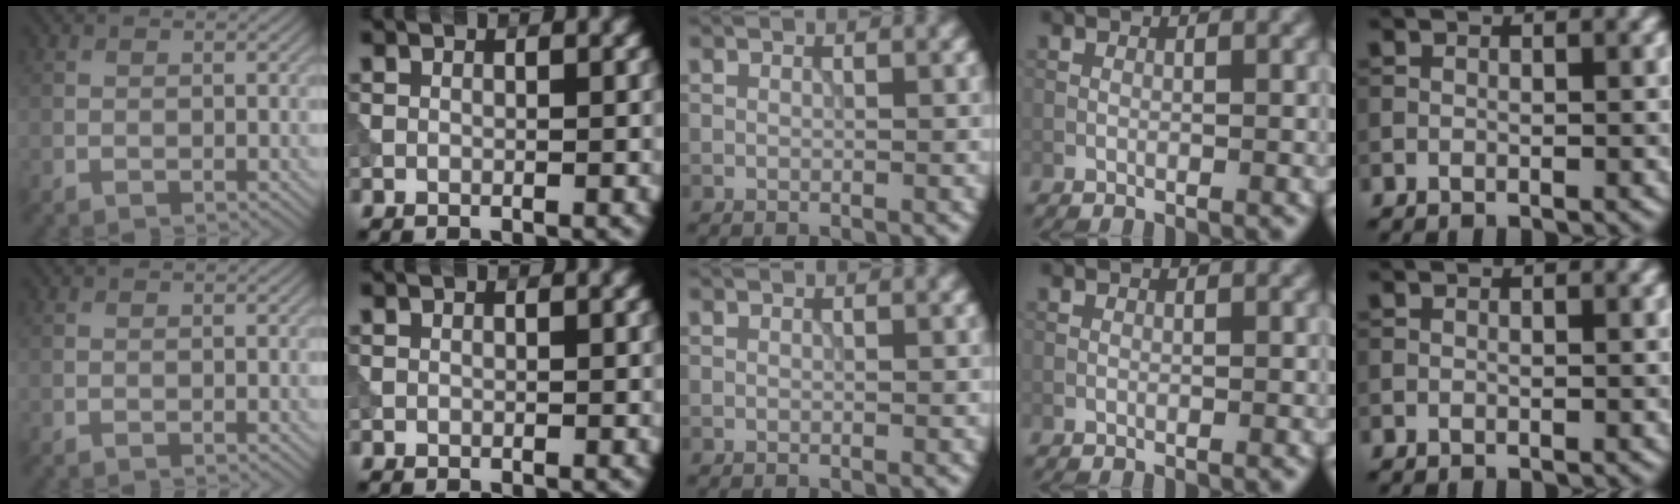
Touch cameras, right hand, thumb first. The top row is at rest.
{}